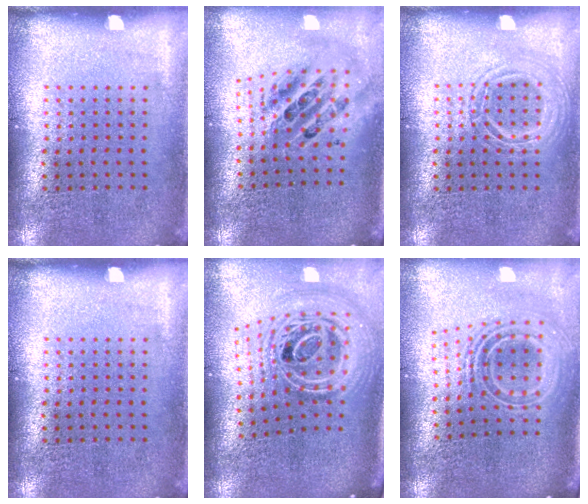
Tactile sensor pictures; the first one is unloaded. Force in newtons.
{"total": 2.2, "press": 1.6, "slide": 1.4}
{"total": 2.0, "press": 2.0, "slide": 0.3}
{"total": 0.0}
{"total": 2.9, "press": 2.0, "slide": 2.1}
{"total": 2.3, "press": 1.7, "slide": 1.6}